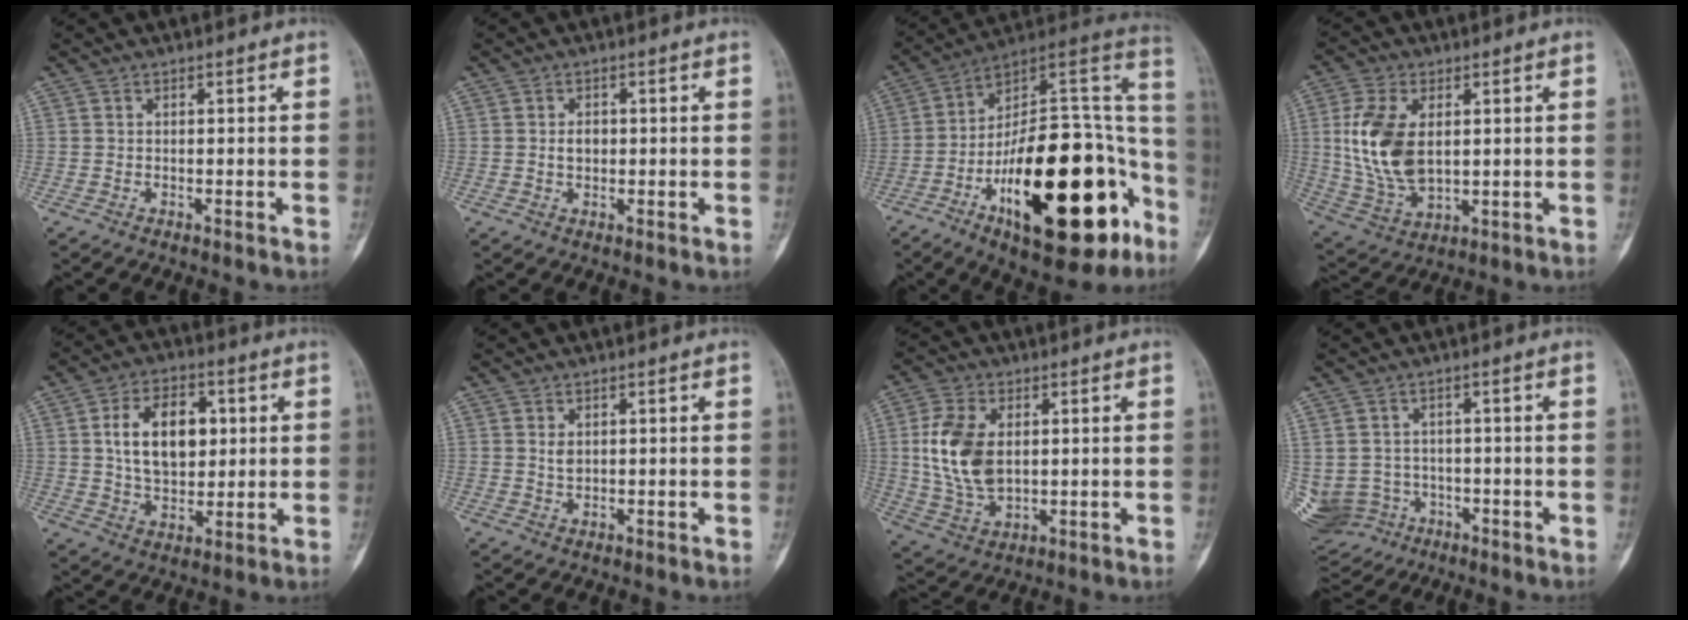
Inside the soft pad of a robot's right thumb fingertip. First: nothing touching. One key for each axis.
{"total": 2.5, "fx": 0.1, "fy": 1.8, "fz": 1.7, "tx": -0.022, "ty": 0.002, "tz": 0.001}
{"total": 33.0, "fx": -12.5, "fy": 13.8, "fz": 27.2, "tx": -0.338, "ty": 0.063, "tz": -0.184}
{"total": 14.3, "fx": 2.0, "fy": 8.3, "fz": 11.4, "tx": -0.230, "ty": -0.010, "tz": 0.051}
{"total": 13.2, "fx": 2.6, "fy": 8.3, "fz": 9.9, "tx": -0.135, "ty": -0.002, "tz": 0.045}
{"total": 1.8, "fx": 0.6, "fy": 1.2, "fz": 1.2, "tx": -0.017, "ty": -0.004, "tz": 0.014}
{"total": 12.8, "fx": 1.8, "fy": 7.9, "fz": 9.9, "tx": -0.194, "ty": -0.006, "tz": 0.042}
{"total": 12.3, "fx": -4.2, "fy": 10.7, "fz": 4.4, "tx": -0.113, "ty": 0.030, "tz": -0.056}